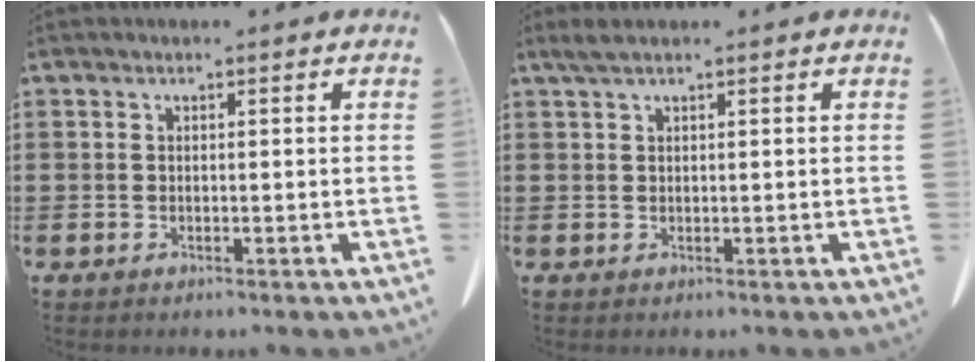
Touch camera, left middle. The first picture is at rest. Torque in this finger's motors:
{"motor_torque": [0.14, 0.07, 0.00, 0.02]}